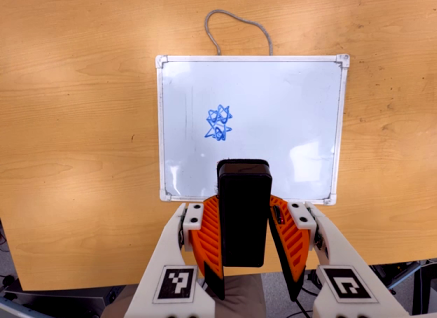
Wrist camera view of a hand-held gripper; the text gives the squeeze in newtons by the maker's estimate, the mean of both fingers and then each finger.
{"total": 5.6, "left": 4.3, "right": 7.0}